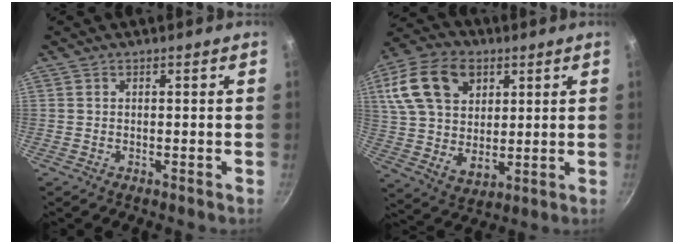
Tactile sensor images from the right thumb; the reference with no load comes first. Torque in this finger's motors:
{"motor_torque": [-1.21, 1.76, 0.78, -0.28, 0.40]}